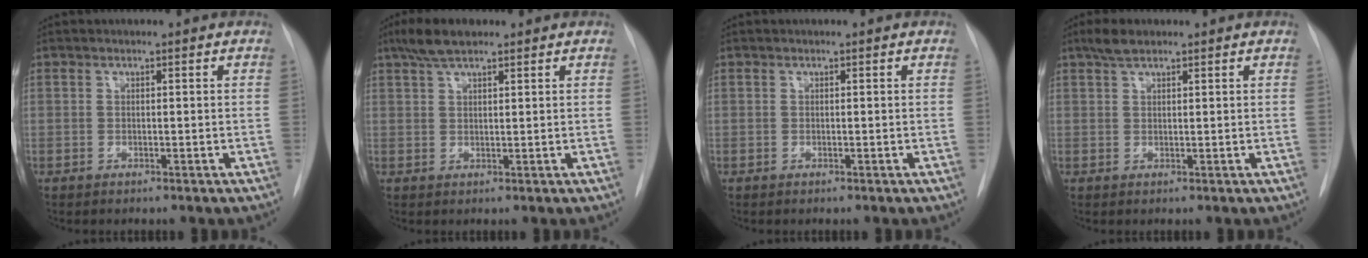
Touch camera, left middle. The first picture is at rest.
{"total": 4.9, "force": [3.6, 1.4, 3.1], "torque": [-0.066, 0.015, 0.065]}
{"total": 0.0}
{"total": 2.8, "force": [2.1, 0.9, 1.6], "torque": [-0.033, 0.009, 0.038]}